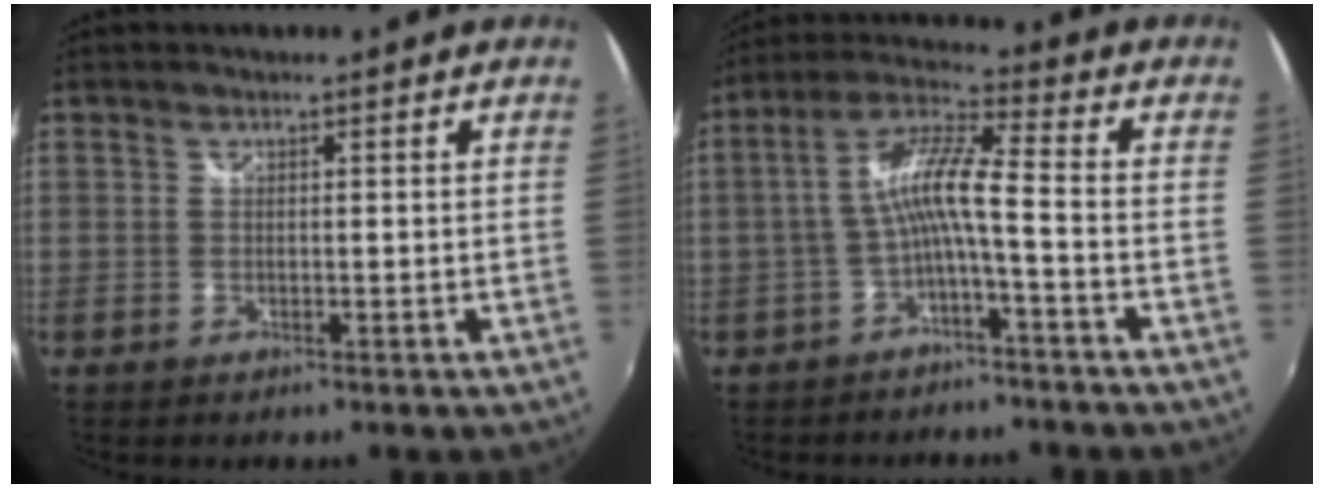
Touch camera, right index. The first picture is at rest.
{"total": 8.2, "force": [-2.6, 0.6, 7.8], "torque": [-0.177, 0.018, -0.046]}